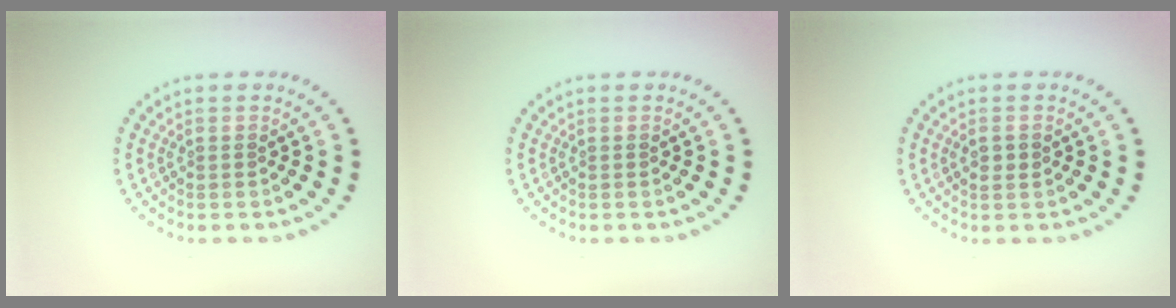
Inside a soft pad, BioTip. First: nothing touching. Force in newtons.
{"total": 0.0}
{"total": 1.1, "press": 1.1, "slide": 0.2}